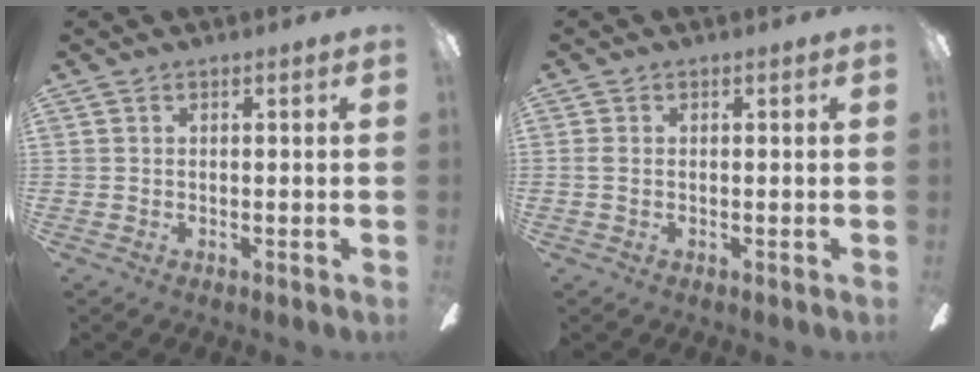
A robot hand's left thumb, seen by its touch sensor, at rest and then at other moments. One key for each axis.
{"total": 0.9, "fx": -0.1, "fy": 0.5, "fz": 0.8, "tx": -0.017, "ty": 0.001, "tz": -0.003}